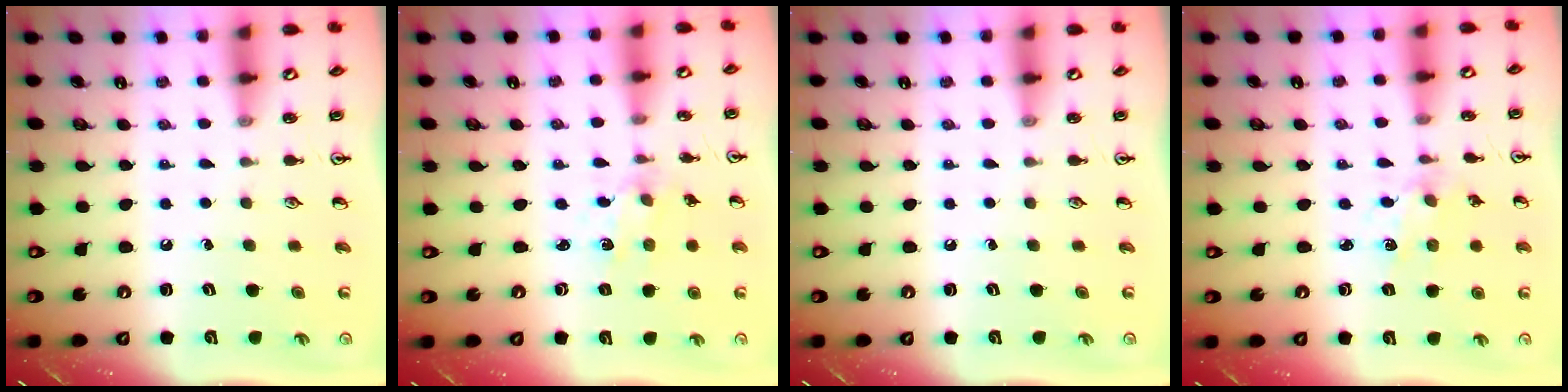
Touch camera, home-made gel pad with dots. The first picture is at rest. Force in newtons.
{"total": 1.4, "press": 1.4, "slide": 0.2}
{"total": 0.0}
{"total": 2.0, "press": 2.0, "slide": 0.3}